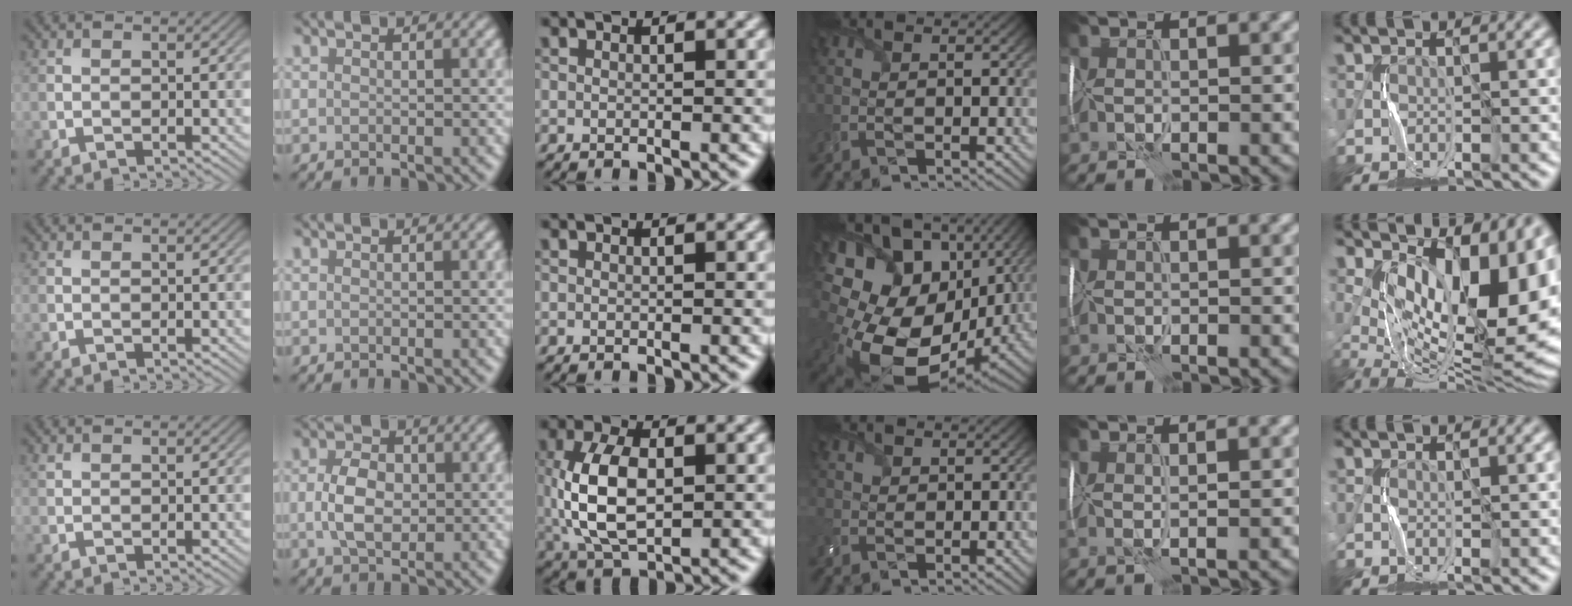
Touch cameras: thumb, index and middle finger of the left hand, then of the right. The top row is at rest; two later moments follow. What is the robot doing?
{"motion": "wrap", "object": "receipt paper"}